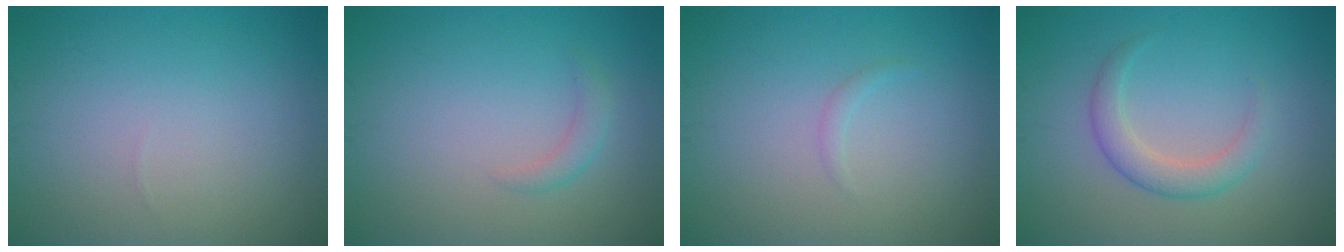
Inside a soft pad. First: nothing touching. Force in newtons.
{"total": 1.2, "press": 1.2, "slide": 0.1}
{"total": 0.6, "press": 0.6, "slide": 0.0}
{"total": 2.6, "press": 2.6, "slide": 0.1}